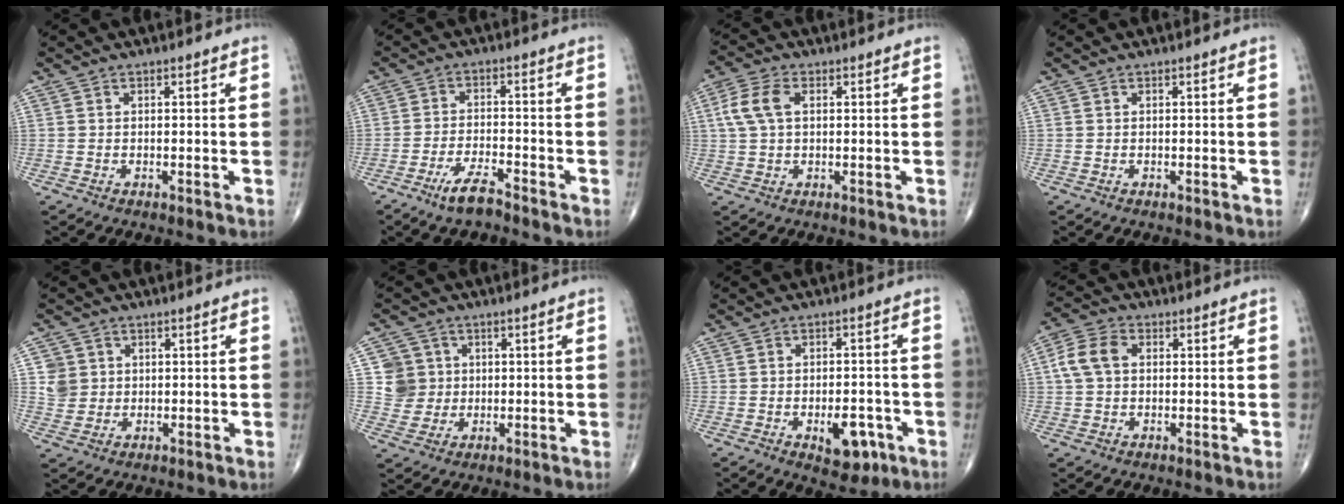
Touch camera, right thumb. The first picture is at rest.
{"total": 5.5, "force": [-4.2, 1.1, 3.3], "torque": [-0.067, 0.016, -0.081]}
{"total": 6.3, "force": [1.4, 3.7, 5.0], "torque": [-0.119, 0.015, 0.025]}
{"total": 0.0}
{"total": 4.3, "force": [1.1, 4.1, 0.9], "torque": [0.004, -0.003, 0.023]}
{"total": 5.9, "force": [1.1, 5.8, 0.6], "torque": [0.021, 0.001, 0.019]}
{"total": 7.2, "force": [-2.9, 3.9, 5.3], "torque": [-0.051, 0.012, -0.032]}
{"total": 6.7, "force": [1.0, 4.7, 4.6], "torque": [-0.096, 0.019, 0.015]}